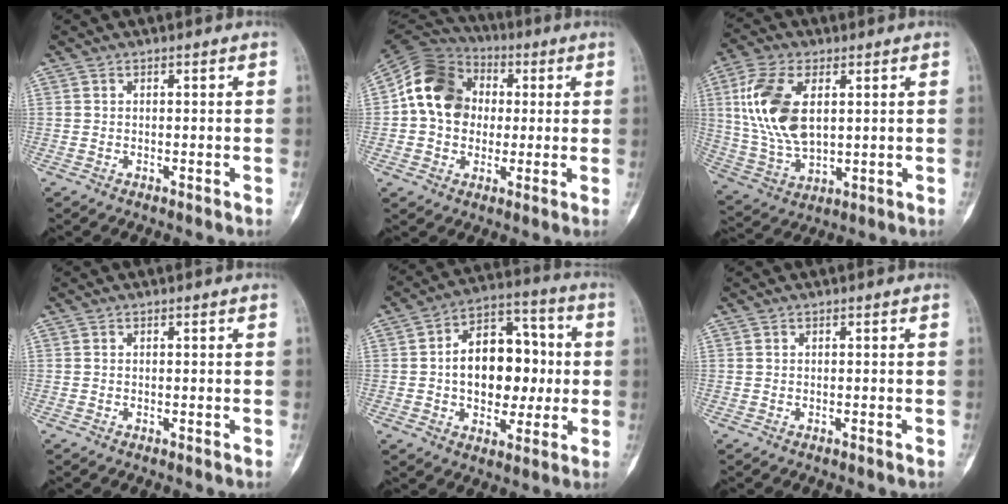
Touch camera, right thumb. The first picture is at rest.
{"total": 15.0, "force": [1.3, 12.4, 8.4], "torque": [-0.128, 0.025, 0.014]}
{"total": 15.4, "force": [3.5, 8.5, 12.4], "torque": [-0.253, -0.008, 0.074]}
{"total": 0.0}
{"total": 17.2, "force": [0.2, 11.5, 12.7], "torque": [-0.149, 0.034, 0.004]}
{"total": 0.0}